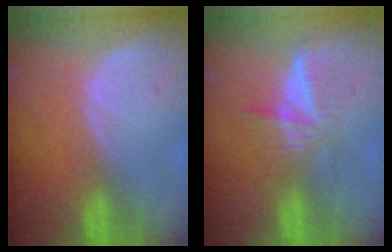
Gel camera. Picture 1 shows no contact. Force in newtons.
{"total": 6.0, "press": 5.3, "slide": 2.9}